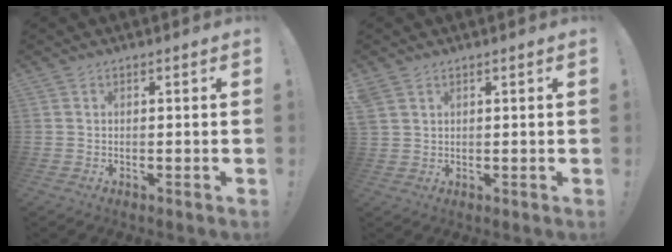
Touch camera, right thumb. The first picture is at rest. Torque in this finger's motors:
{"motor_torque": [-0.03, 0.03, 0.23, -0.18, 0.00]}